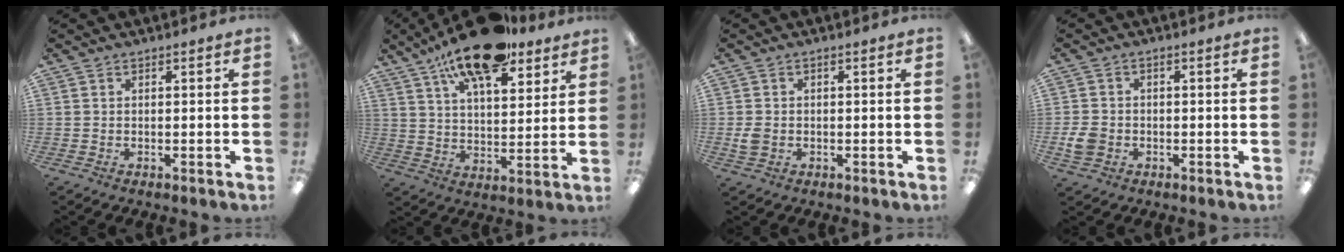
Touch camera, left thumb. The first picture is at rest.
{"total": 18.1, "force": [12.4, 6.9, 11.1], "torque": [-0.179, -0.056, 0.207]}
{"total": 2.7, "force": [-0.4, 2.2, 1.6], "torque": [-0.021, 0.002, -0.009]}
{"total": 4.2, "force": [-1.2, 3.4, 2.1], "torque": [-0.046, 0.003, -0.023]}